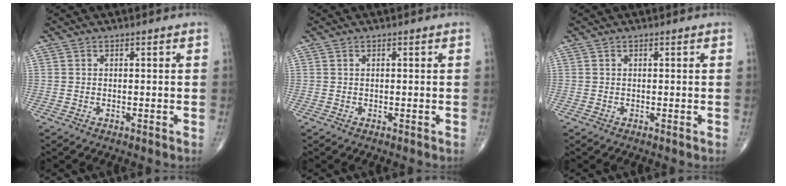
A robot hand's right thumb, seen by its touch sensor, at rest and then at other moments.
{"total": 0.0}
{"total": 0.0}